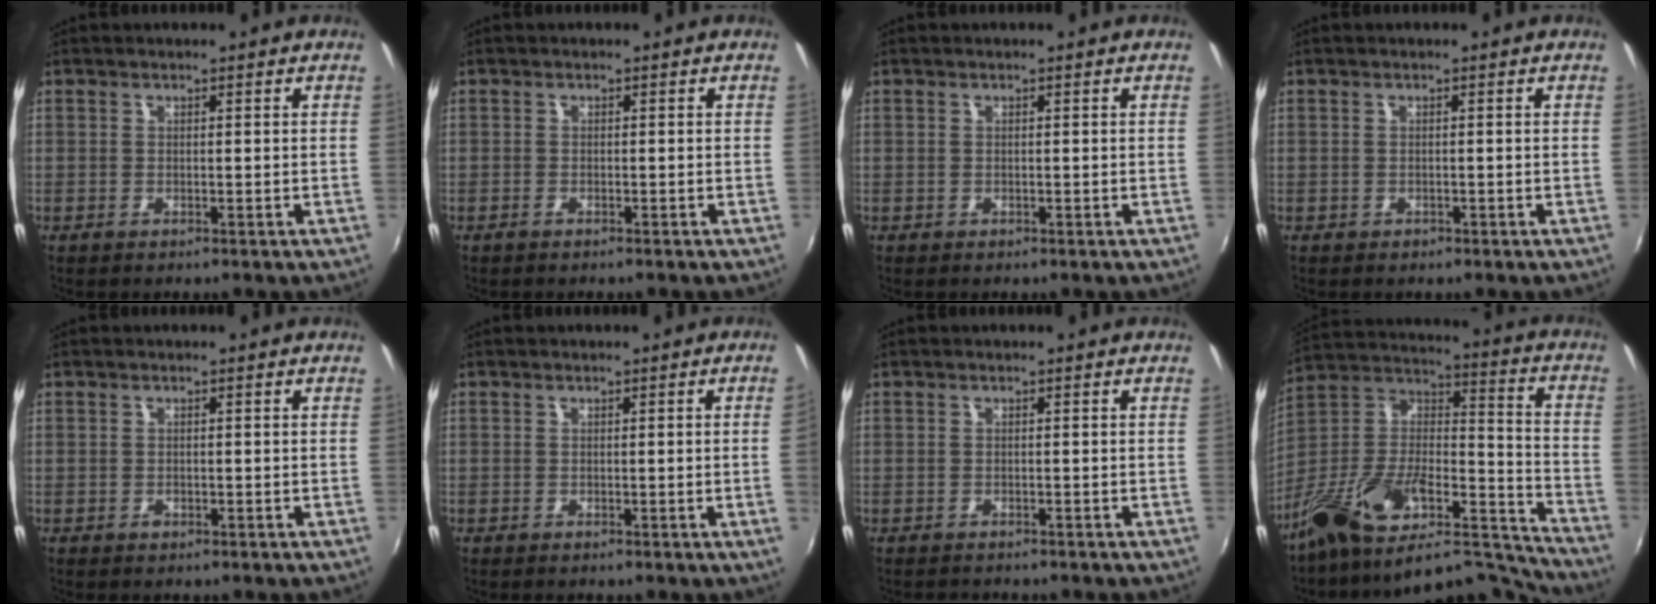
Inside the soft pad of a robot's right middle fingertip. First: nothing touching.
{"total": 0.9, "force": [-0.8, 0.2, 0.4], "torque": [-0.013, -0.002, -0.019]}
{"total": 0.0}
{"total": 0.0}
{"total": 0.8, "force": [-0.5, 0.6, 0.2], "torque": [-0.003, -0.002, -0.008]}
{"total": 1.6, "force": [0.1, -1.0, 1.3], "torque": [-0.011, -0.012, 0.003]}
{"total": 1.3, "force": [-1.3, 0.1, 0.1], "torque": [-0.007, -0.006, -0.021]}
{"total": 23.3, "force": [-18.0, 8.3, 12.2], "torque": [-0.199, 0.016, -0.290]}